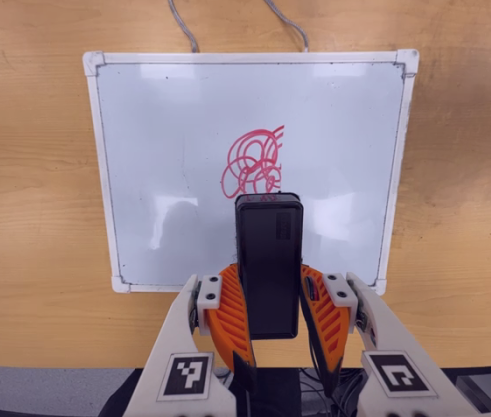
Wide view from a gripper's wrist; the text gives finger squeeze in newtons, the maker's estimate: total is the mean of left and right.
{"total": 8.7, "left": 7.2, "right": 10.2}